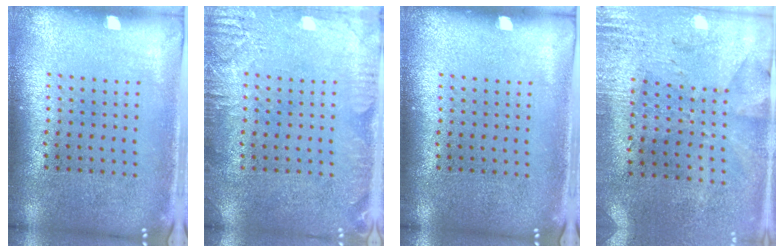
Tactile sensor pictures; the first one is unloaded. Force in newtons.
{"total": 2.6, "press": 2.5, "slide": 0.4}
{"total": 0.0}
{"total": 2.8, "press": 2.2, "slide": 1.6}